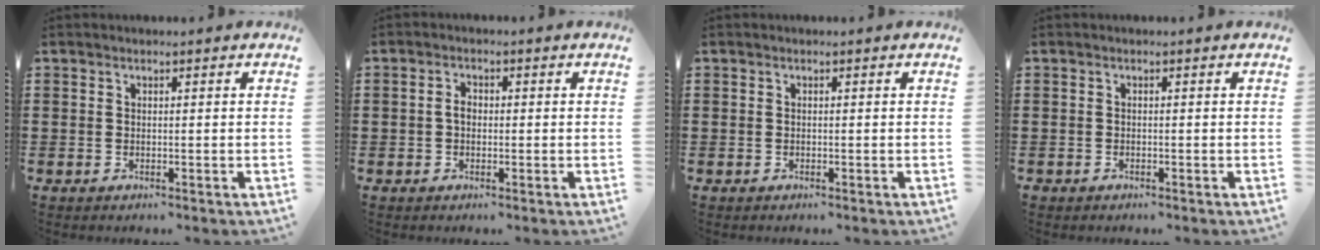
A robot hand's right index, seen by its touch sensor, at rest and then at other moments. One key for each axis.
{"total": 2.0, "fx": -0.1, "fy": 1.2, "fz": 1.5, "tx": -0.030, "ty": 0.004, "tz": -0.003}
{"total": 0.0}
{"total": 0.5, "fx": -0.4, "fy": 0.3, "fz": 0.0, "tx": -0.001, "ty": 0.001, "tz": -0.009}